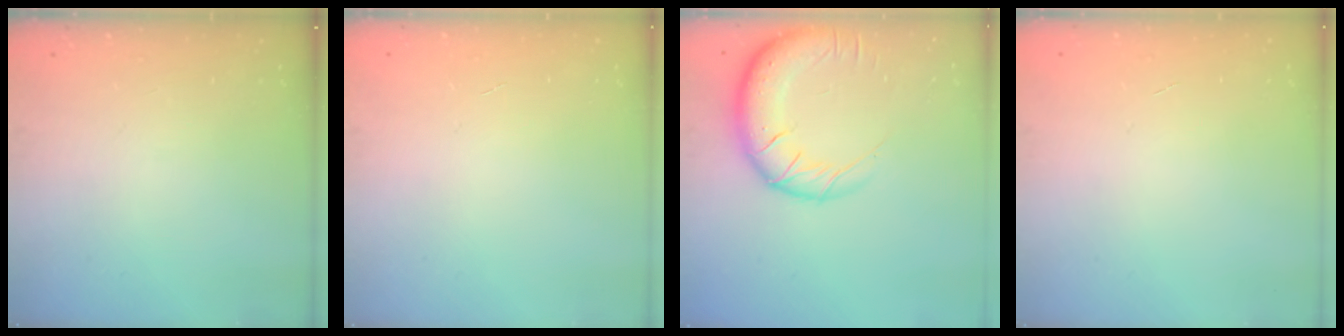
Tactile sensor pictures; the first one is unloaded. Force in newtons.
{"total": 0.0}
{"total": 16.2, "press": 15.8, "slide": 3.9}
{"total": 0.0}